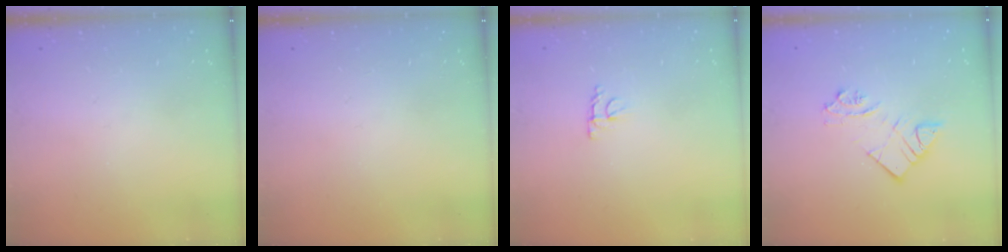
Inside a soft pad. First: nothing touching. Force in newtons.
{"total": 0.0}
{"total": 4.1, "press": 4.0, "slide": 0.7}
{"total": 9.8, "press": 9.7, "slide": 0.9}